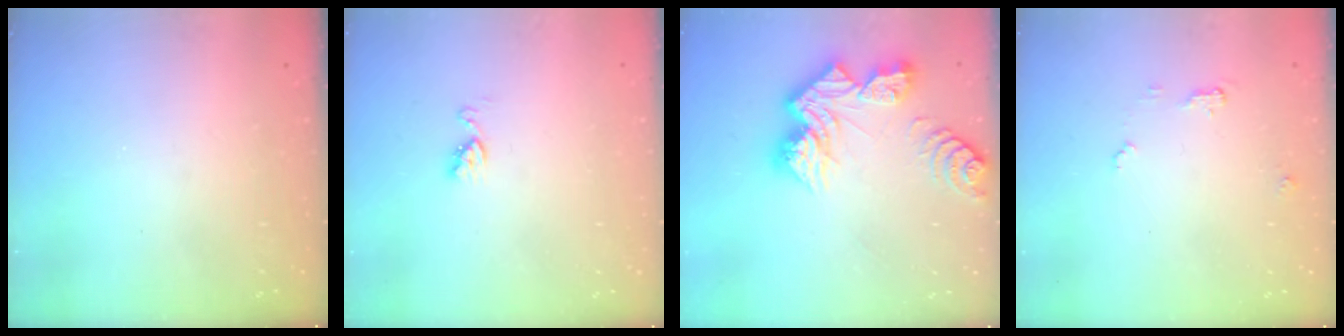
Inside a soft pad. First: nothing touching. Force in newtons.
{"total": 5.8, "press": 5.8, "slide": 0.2}
{"total": 15.8, "press": 15.7, "slide": 1.6}
{"total": 4.9, "press": 4.9, "slide": 0.5}